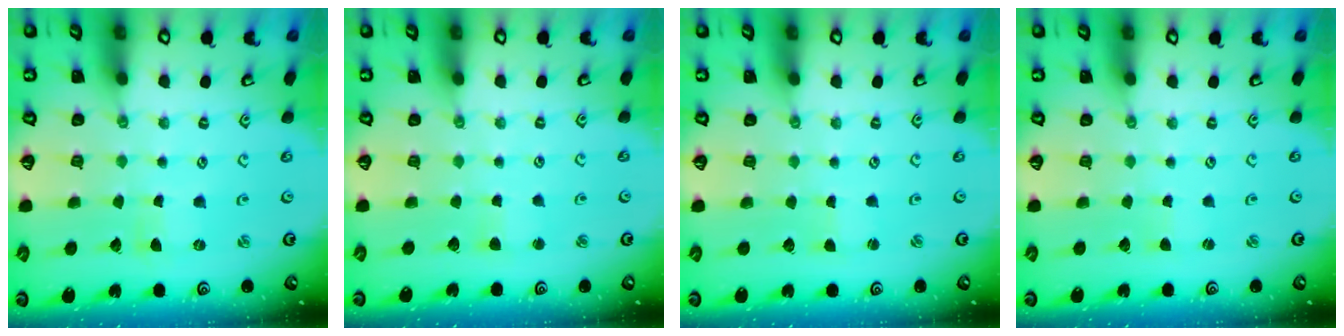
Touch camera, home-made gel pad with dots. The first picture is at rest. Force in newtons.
{"total": 2.7, "press": 2.7, "slide": 0.3}
{"total": 0.0}
{"total": 0.0}